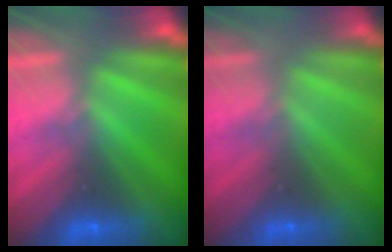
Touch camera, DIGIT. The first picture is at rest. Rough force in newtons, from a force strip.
{"total": 3.7}